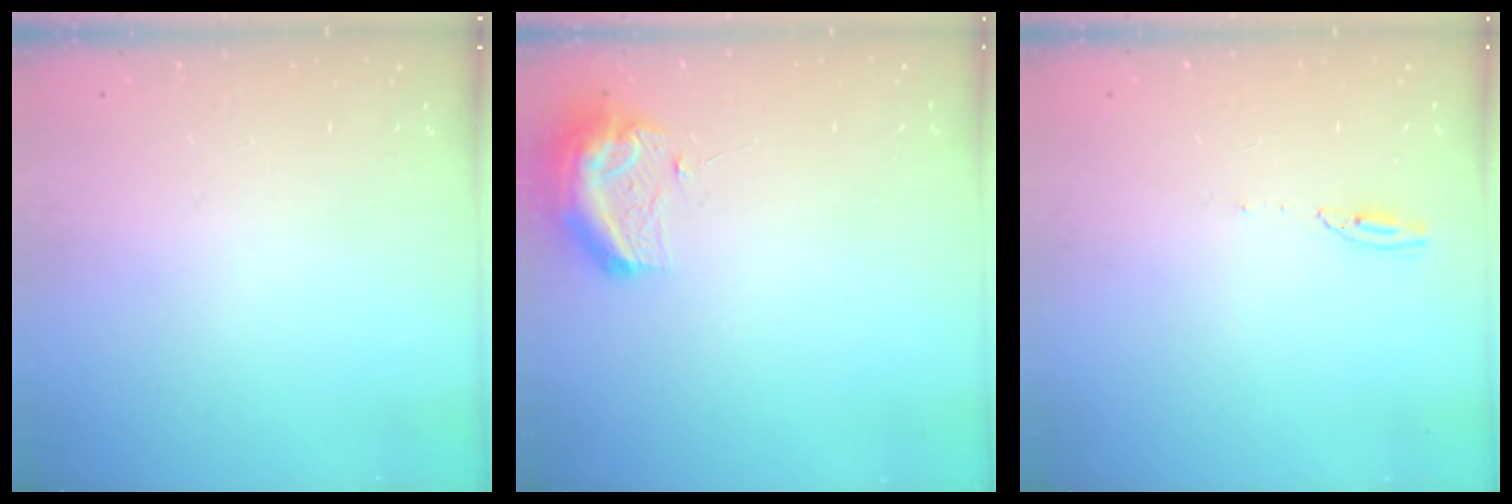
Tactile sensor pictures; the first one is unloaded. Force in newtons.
{"total": 11.1, "press": 11.0, "slide": 1.2}
{"total": 4.4, "press": 4.4, "slide": 0.1}